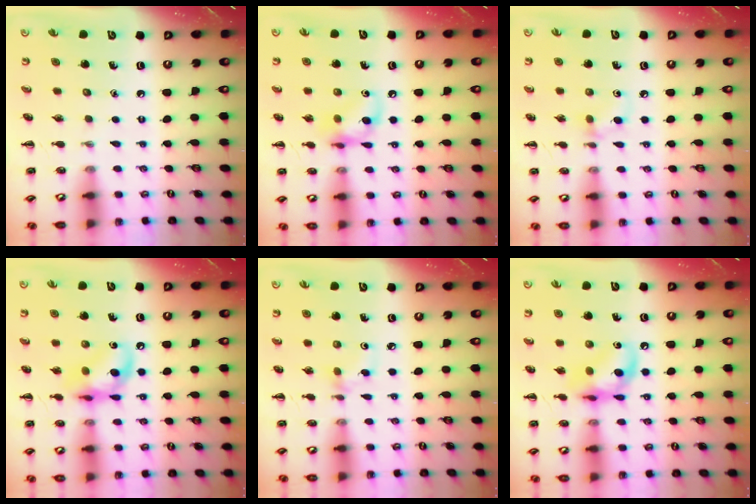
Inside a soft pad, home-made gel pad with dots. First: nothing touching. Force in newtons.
{"total": 10.1, "press": 10.0, "slide": 1.5}
{"total": 5.0, "press": 4.7, "slide": 1.7}
{"total": 12.1, "press": 11.9, "slide": 2.2}
{"total": 2.8, "press": 2.6, "slide": 1.0}
{"total": 12.1, "press": 11.9, "slide": 2.2}